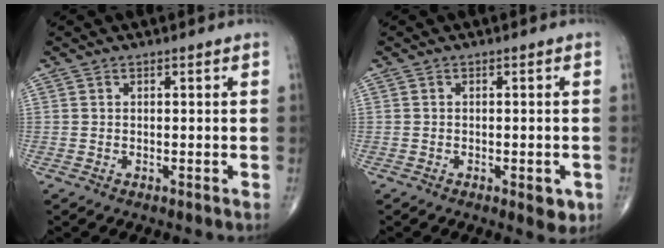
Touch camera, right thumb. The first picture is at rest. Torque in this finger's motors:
{"motor_torque": [0.35, 0.53, -0.09, -0.04, 0.07]}